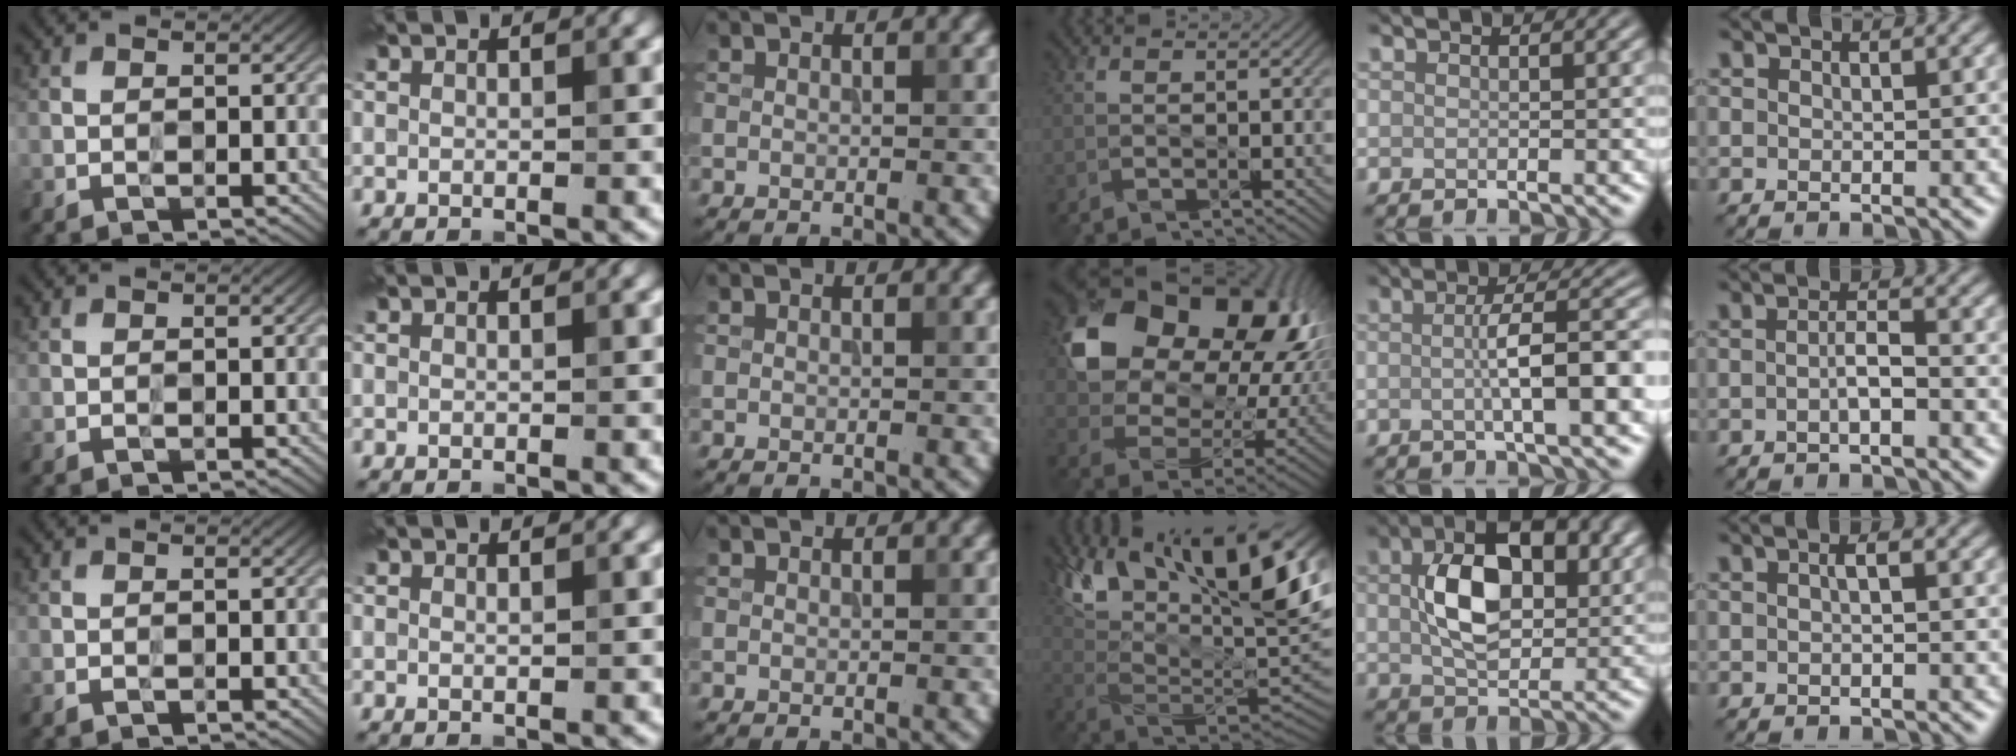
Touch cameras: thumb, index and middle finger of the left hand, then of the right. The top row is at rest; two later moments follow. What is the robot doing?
{"motion": "wipe", "object": "glasses"}